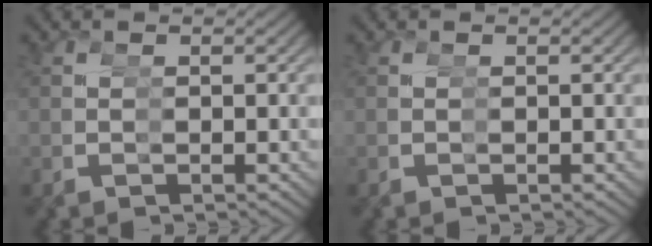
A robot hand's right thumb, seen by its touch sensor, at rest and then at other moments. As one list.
[{"total": 0.0}]